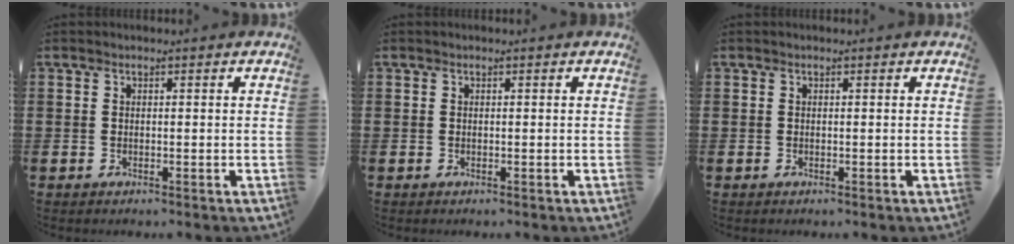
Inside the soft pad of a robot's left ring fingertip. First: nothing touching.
{"total": 0.0}
{"total": 0.0}